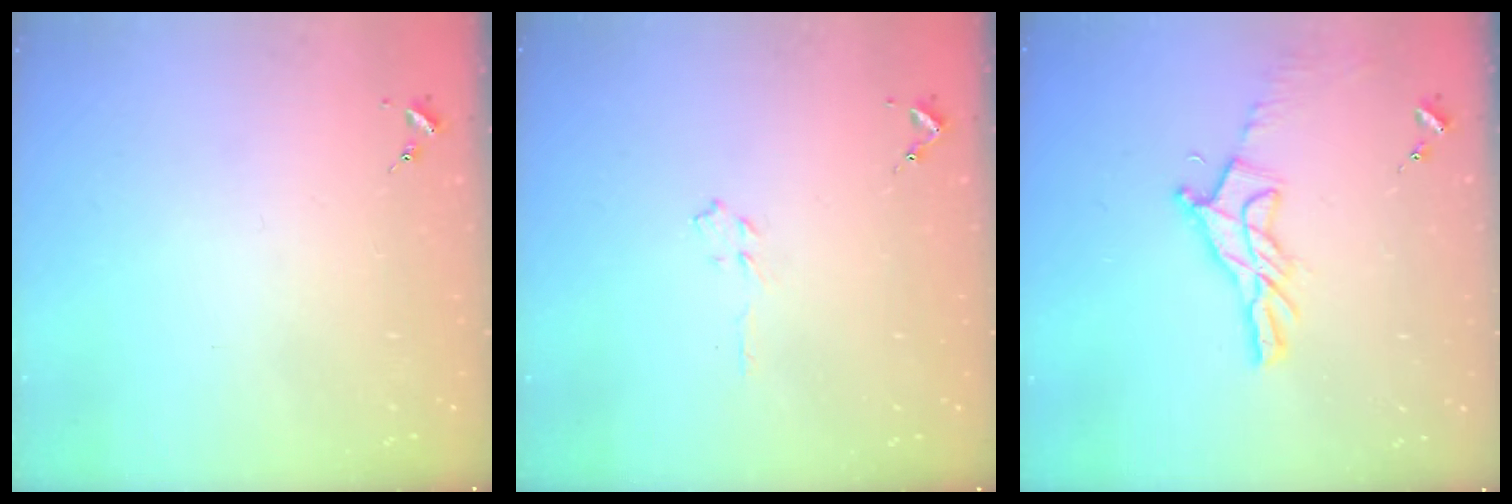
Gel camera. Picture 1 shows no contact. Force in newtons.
{"total": 3.3, "press": 3.3, "slide": 0.4}
{"total": 11.0, "press": 11.0, "slide": 0.5}